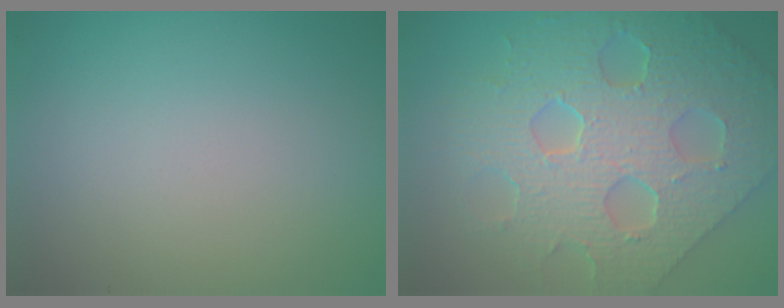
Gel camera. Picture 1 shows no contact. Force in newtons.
{"total": 8.1, "press": 6.7, "slide": 4.6}